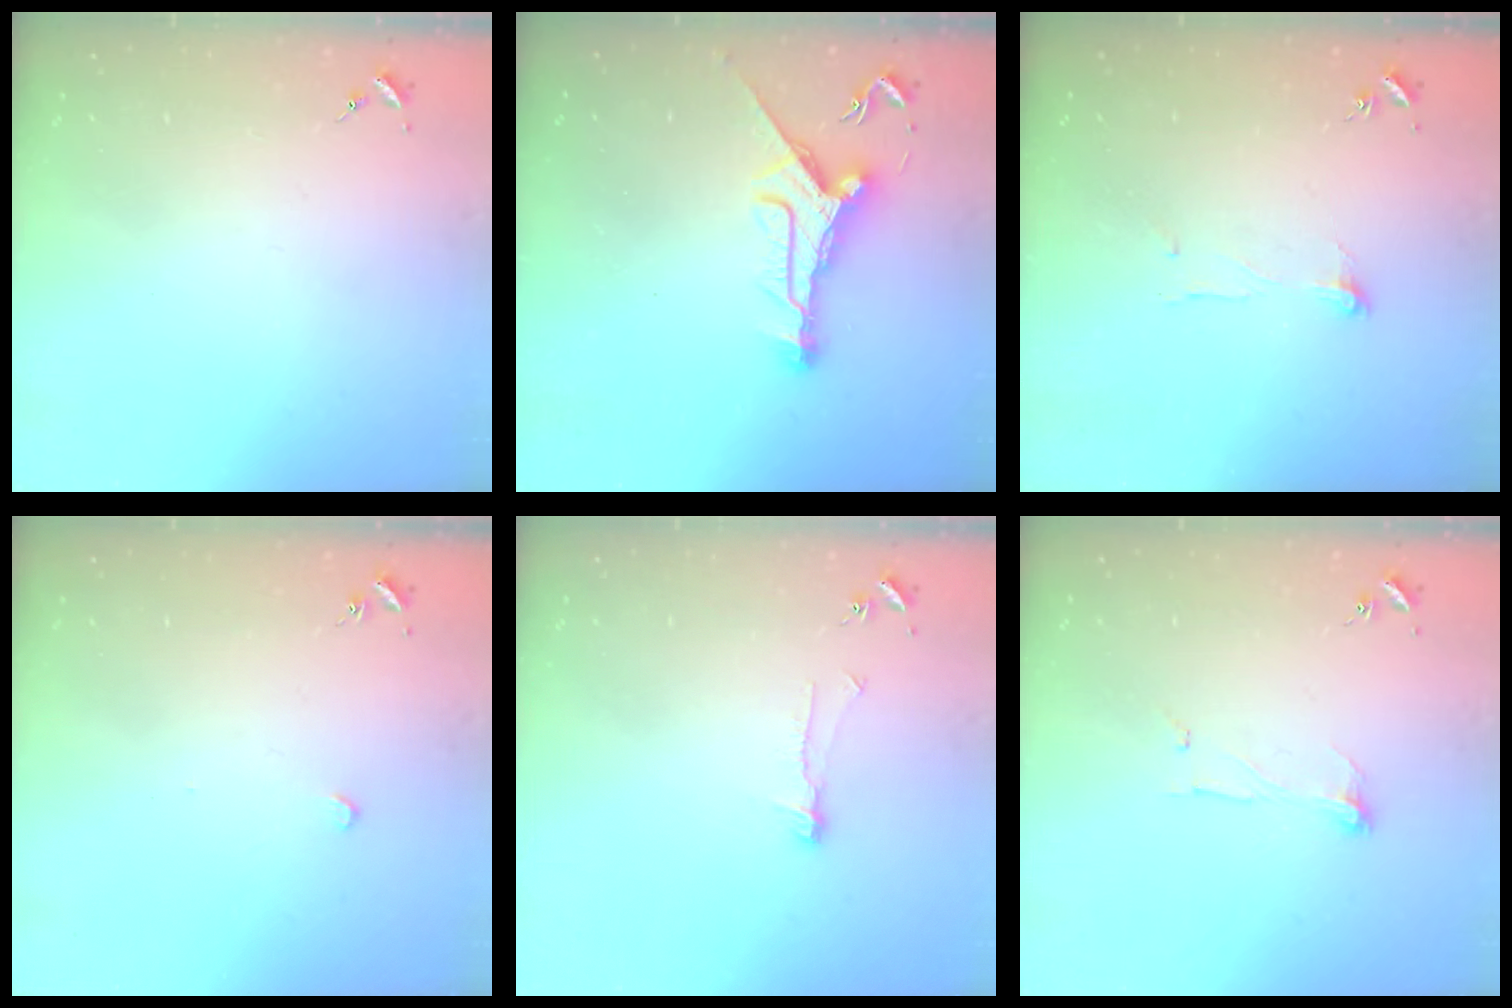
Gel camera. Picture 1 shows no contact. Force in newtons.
{"total": 10.9, "press": 10.9, "slide": 0.7}
{"total": 4.1, "press": 4.1, "slide": 0.3}
{"total": 2.7, "press": 2.6, "slide": 0.3}
{"total": 6.8, "press": 6.7, "slide": 0.4}
{"total": 6.6, "press": 6.6, "slide": 0.3}